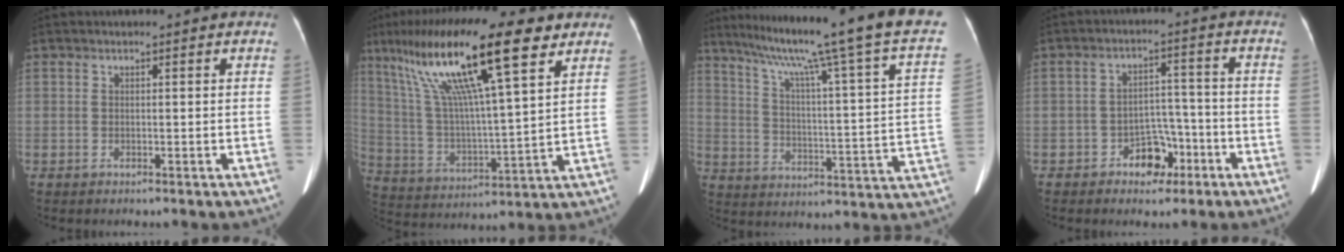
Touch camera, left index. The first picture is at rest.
{"total": 21.6, "force": [12.3, 2.6, 17.6], "torque": [-0.344, 0.037, 0.217]}
{"total": 28.3, "force": [22.0, -0.7, 17.8], "torque": [-0.274, -0.036, 0.293]}
{"total": 5.5, "force": [-3.2, 3.5, 2.7], "torque": [-0.039, 0.022, -0.048]}